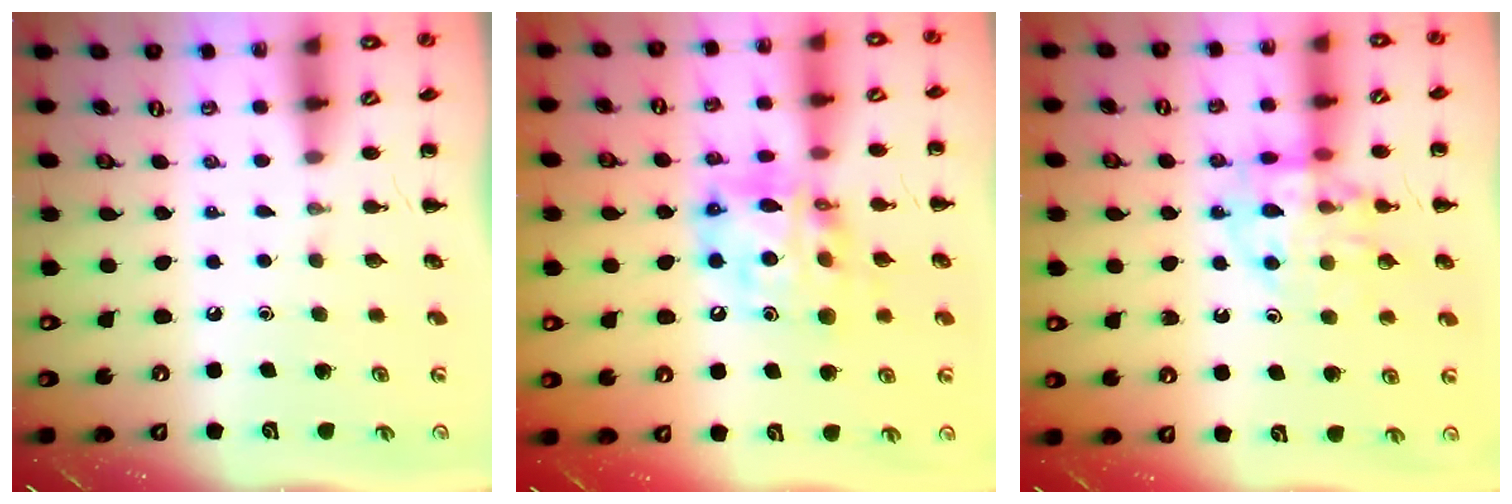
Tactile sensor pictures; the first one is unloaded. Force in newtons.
{"total": 14.7, "press": 14.3, "slide": 3.7}
{"total": 13.3, "press": 13.2, "slide": 1.8}